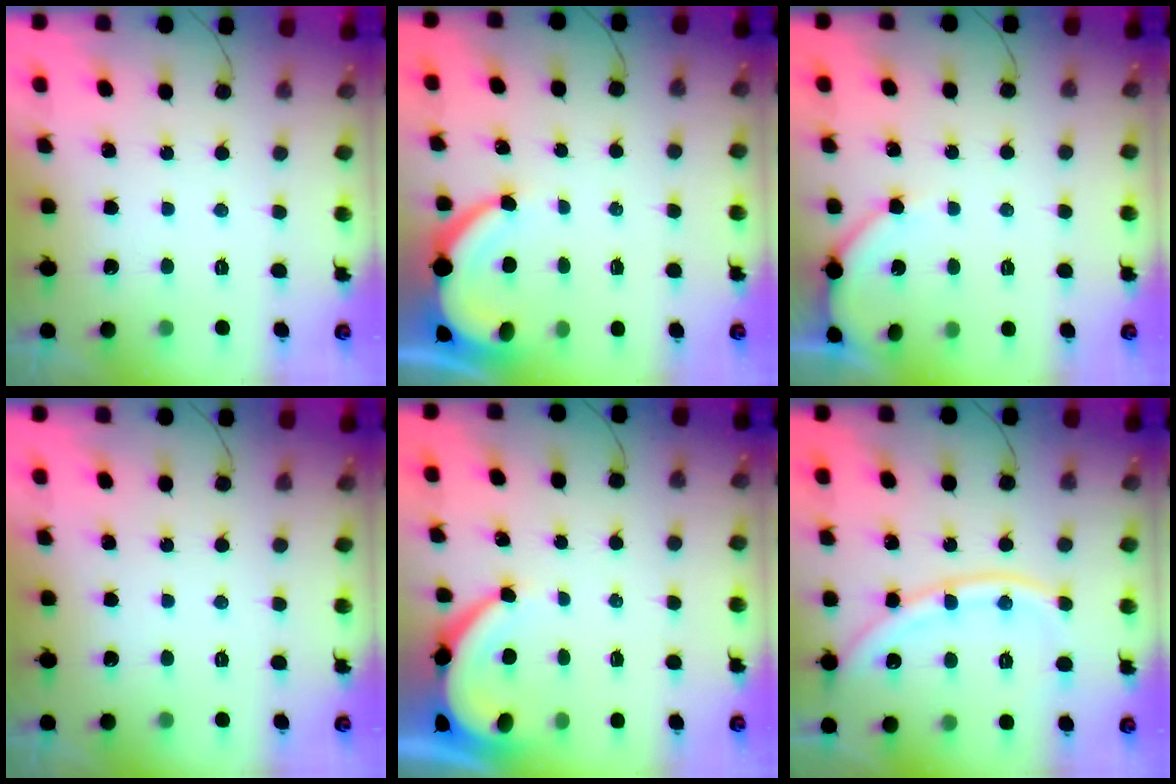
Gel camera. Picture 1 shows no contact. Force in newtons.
{"total": 6.4, "press": 6.4, "slide": 0.6}
{"total": 5.6, "press": 5.6, "slide": 0.9}
{"total": 0.0}
{"total": 6.0, "press": 6.0, "slide": 0.5}
{"total": 12.0, "press": 11.8, "slide": 1.6}